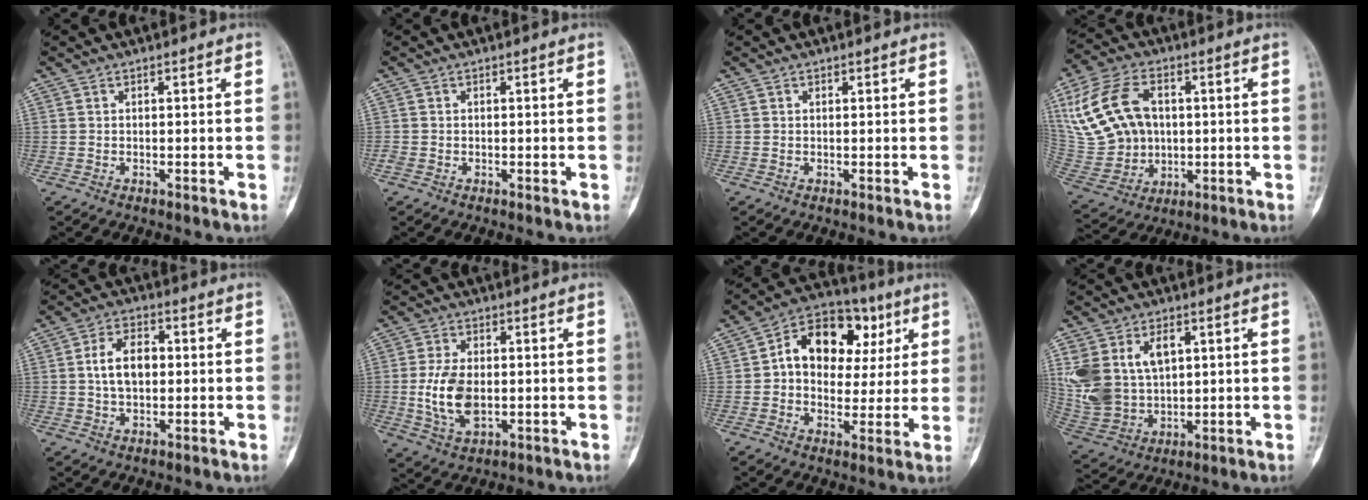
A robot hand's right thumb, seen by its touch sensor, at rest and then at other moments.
{"total": 0.9, "force": [-0.2, 0.8, 0.4], "torque": [-0.003, 0.003, -0.005]}
{"total": 0.0}
{"total": 17.9, "force": [3.4, 13.3, 11.4], "torque": [-0.216, 0.007, 0.073]}
{"total": 7.7, "force": [0.5, 4.9, 6.0], "torque": [-0.091, 0.013, 0.004]}
{"total": 9.3, "force": [-0.8, 5.5, 7.5], "torque": [-0.144, -0.003, -0.008]}
{"total": 16.5, "force": [4.2, 11.8, 10.8], "torque": [-0.114, 0.020, 0.060]}
{"total": 15.8, "force": [4.0, 10.9, 10.7], "torque": [-0.221, -0.001, 0.098]}